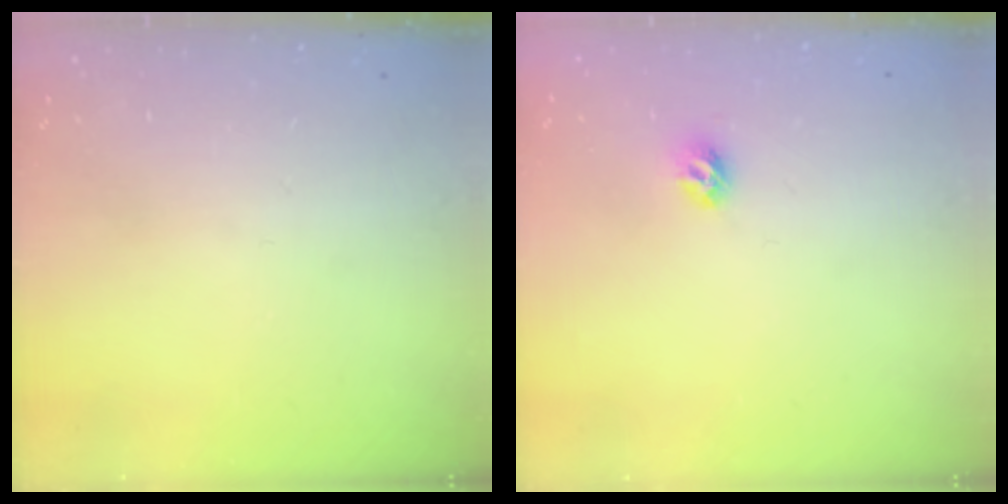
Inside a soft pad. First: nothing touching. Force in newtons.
{"total": 5.9, "press": 5.9, "slide": 0.8}